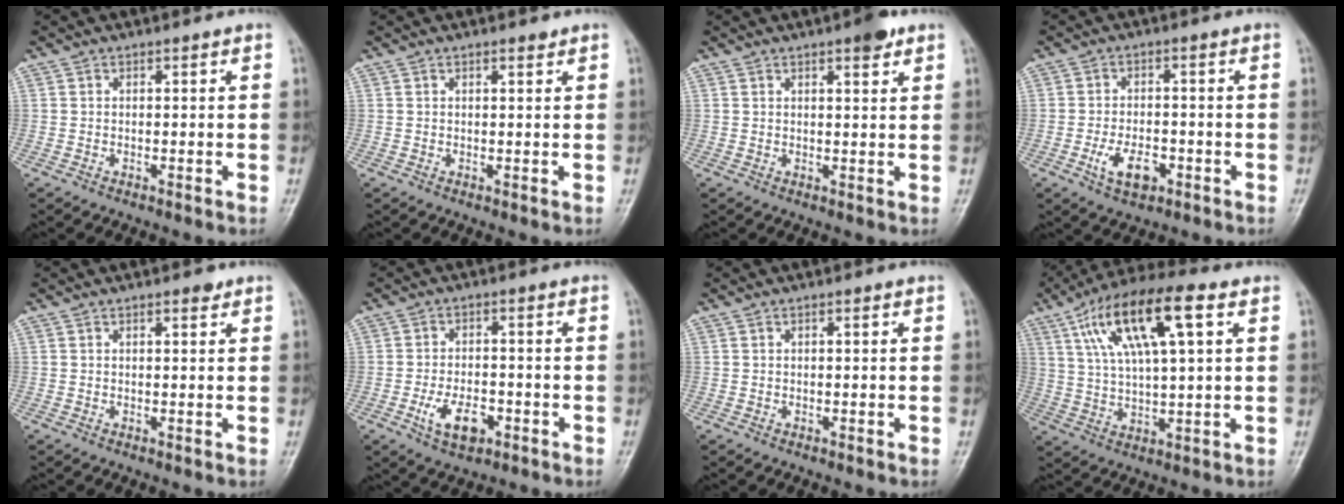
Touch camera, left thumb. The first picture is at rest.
{"total": 1.0, "force": [0.8, 0.3, 0.6], "torque": [-0.011, -0.004, 0.012]}
{"total": 3.6, "force": [2.3, 0.9, 2.6], "torque": [-0.031, -0.010, 0.030]}
{"total": 6.0, "force": [-2.5, 3.3, 4.3], "torque": [-0.073, 0.010, -0.040]}
{"total": 1.6, "force": [1.1, 0.6, 1.1], "torque": [-0.011, -0.004, 0.013]}
{"total": 6.8, "force": [-2.8, 3.8, 4.9], "torque": [-0.080, 0.011, -0.044]}
{"total": 0.6, "force": [0.2, 0.1, 0.6], "torque": [-0.012, 0.002, 0.002]}
{"total": 16.6, "force": [6.7, 5.1, 14.2], "torque": [-0.257, 0.010, 0.116]}